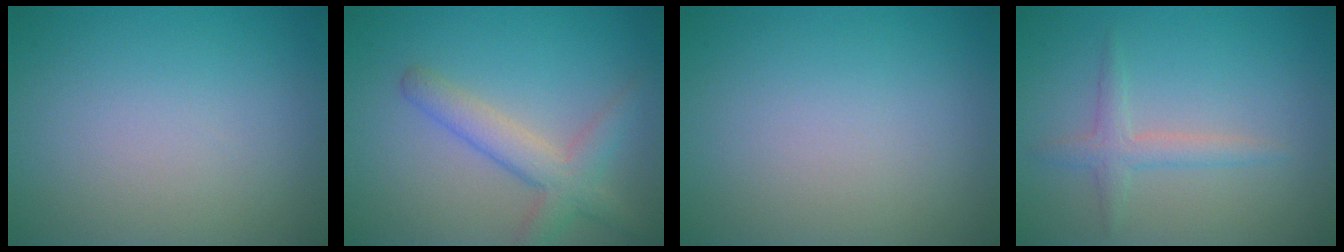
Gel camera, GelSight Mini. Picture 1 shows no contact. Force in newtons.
{"total": 3.8, "press": 3.8, "slide": 0.2}
{"total": 0.0}
{"total": 2.0, "press": 2.0, "slide": 0.1}